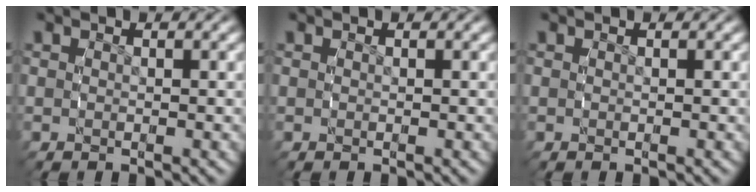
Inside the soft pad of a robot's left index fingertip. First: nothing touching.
{"total": 0.0}
{"total": 0.0}